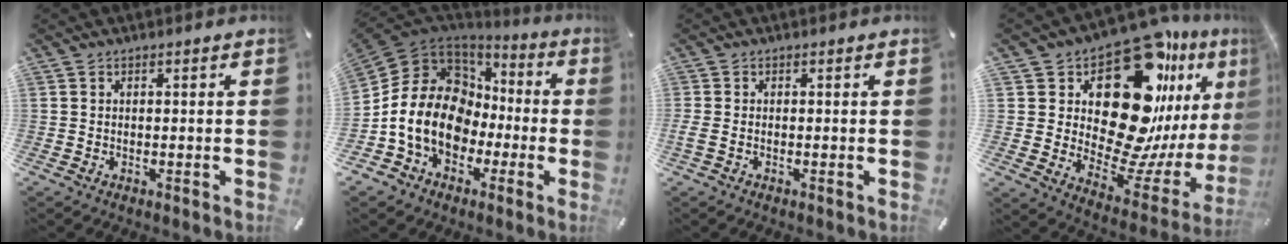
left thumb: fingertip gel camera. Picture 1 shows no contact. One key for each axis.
{"total": 17.3, "fx": -2.4, "fy": 14.3, "fz": 9.4, "tx": -0.203, "ty": 0.002, "tz": -0.044}
{"total": 1.3, "fx": -0.4, "fy": 0.4, "fz": 1.1, "tx": -0.019, "ty": -0.001, "tz": -0.006}
{"total": 25.1, "fx": 12.0, "fy": 12.7, "fz": 18.1, "tx": -0.292, "ty": -0.122, "tz": 0.204}